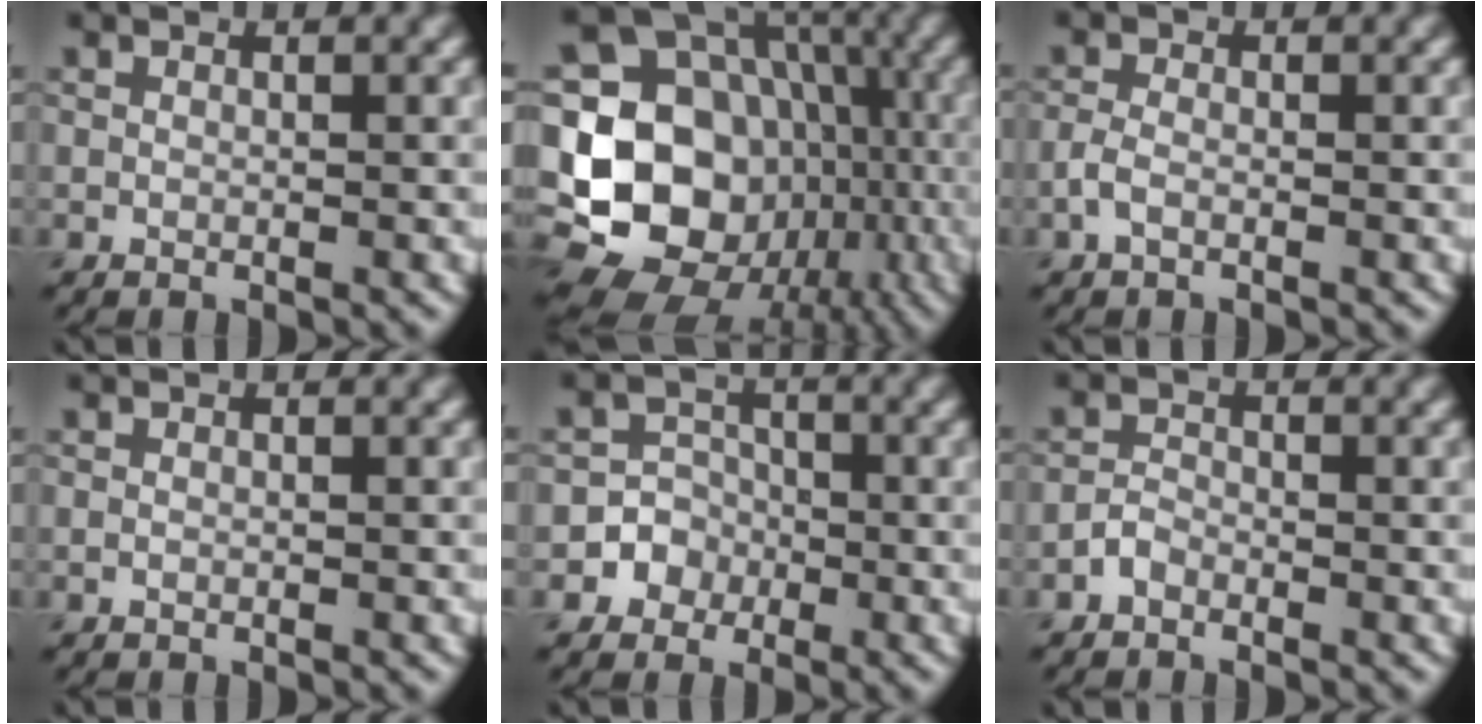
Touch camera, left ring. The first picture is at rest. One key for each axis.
{"total": 19.8, "fx": -3.4, "fy": 17.2, "fz": 9.2, "tx": -0.161, "ty": -0.002, "tz": -0.067}
{"total": 1.5, "fx": -0.8, "fy": 0.7, "fz": 1.1, "tx": -0.026, "ty": 0.001, "tz": -0.020}
{"total": 0.0}
{"total": 3.4, "fx": -1.3, "fy": 3.1, "fz": 0.3, "tx": 0.030, "ty": 0.008, "tz": -0.039}
{"total": 1.2, "fx": -0.9, "fy": 0.7, "fz": 0.5, "tx": -0.008, "ty": 0.004, "tz": -0.021}